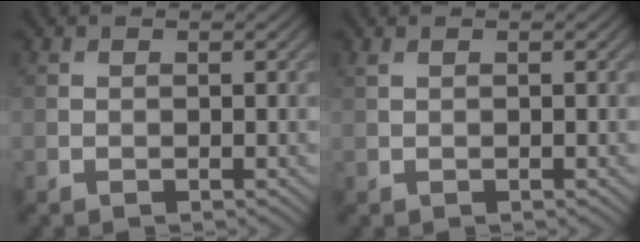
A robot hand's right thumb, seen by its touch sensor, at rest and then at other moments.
{"total": 0.6, "force": [0.4, 0.1, 0.4], "torque": [-0.012, 0.004, 0.009]}